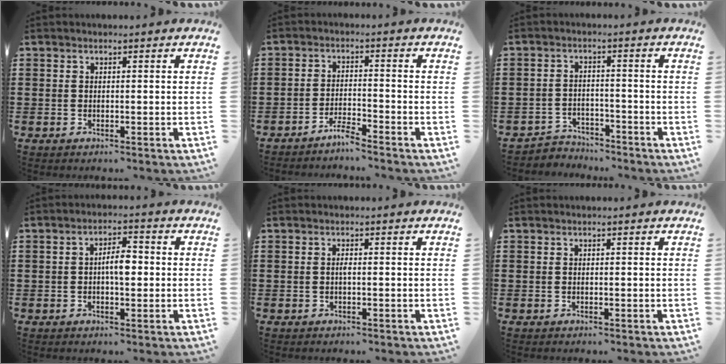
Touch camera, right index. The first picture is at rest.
{"total": 2.8, "force": [-2.7, -0.1, 0.9], "torque": [-0.026, -0.002, -0.055]}
{"total": 3.3, "force": [-3.2, 0.7, -0.3], "torque": [-0.006, 0.001, -0.070]}
{"total": 4.0, "force": [-0.1, 1.5, 3.7], "torque": [-0.069, 0.004, -0.004]}
{"total": 0.7, "force": [-0.2, 0.1, 0.7], "torque": [-0.015, -0.005, -0.003]}
{"total": 0.0}